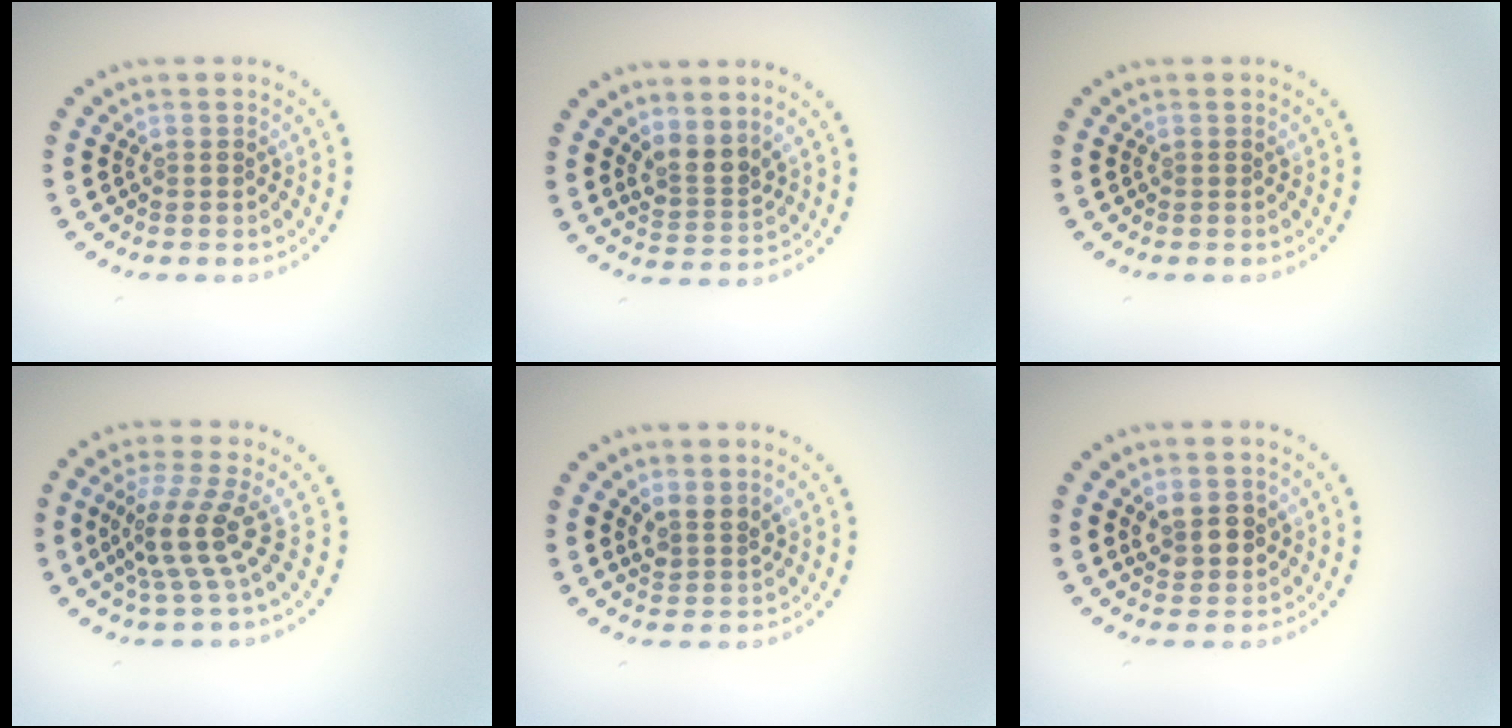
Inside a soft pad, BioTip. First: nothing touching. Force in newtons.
{"total": 2.4, "press": 1.8, "slide": 1.7}
{"total": 0.0}
{"total": 3.8, "press": 2.7, "slide": 2.7}
{"total": 1.8, "press": 1.3, "slide": 1.2}
{"total": 2.6, "press": 2.5, "slide": 0.8}